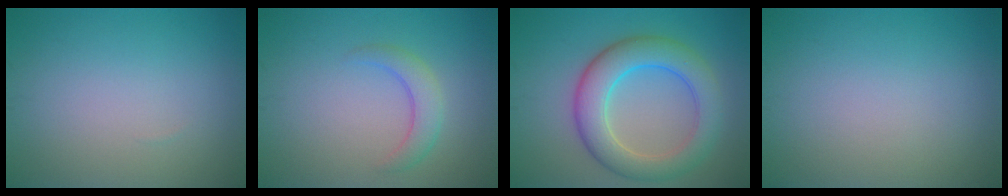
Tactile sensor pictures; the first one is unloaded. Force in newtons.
{"total": 2.4, "press": 2.4, "slide": 0.1}
{"total": 6.8, "press": 6.8, "slide": 0.0}
{"total": 0.0}